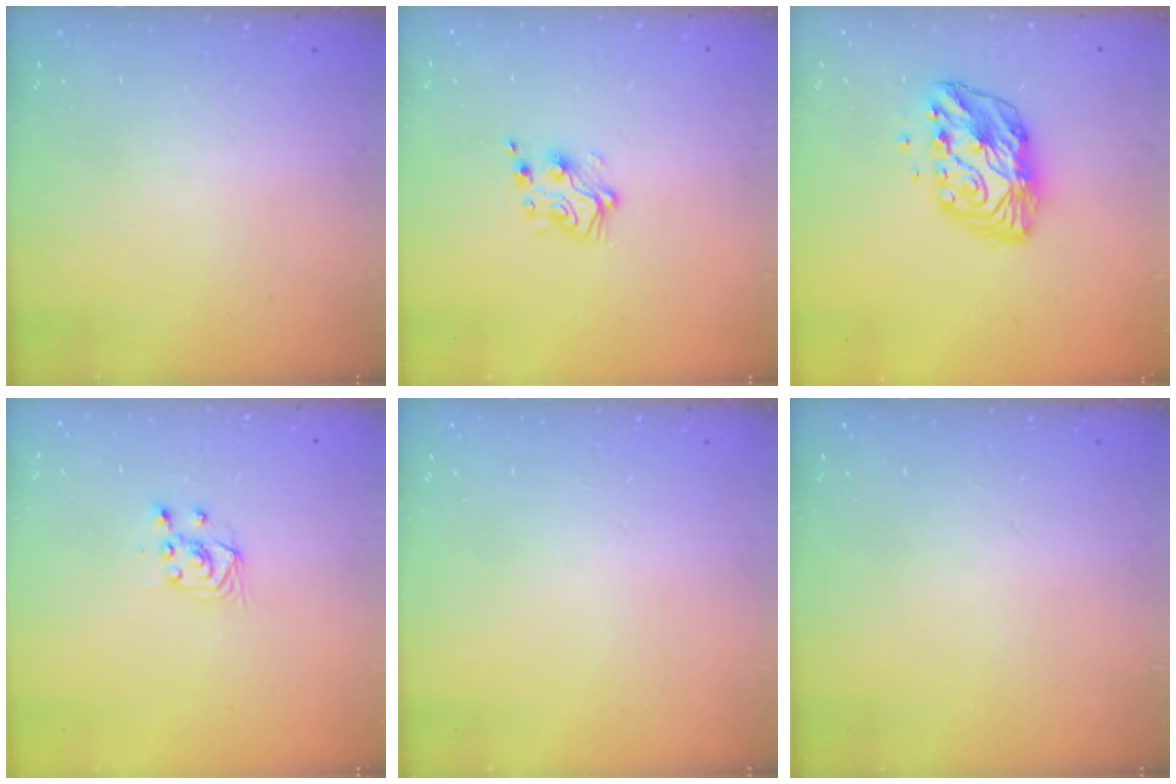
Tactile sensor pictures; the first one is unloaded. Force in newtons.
{"total": 5.9, "press": 5.9, "slide": 0.5}
{"total": 11.2, "press": 11.2, "slide": 0.9}
{"total": 2.9, "press": 2.7, "slide": 1.0}
{"total": 0.0}
{"total": 0.0}